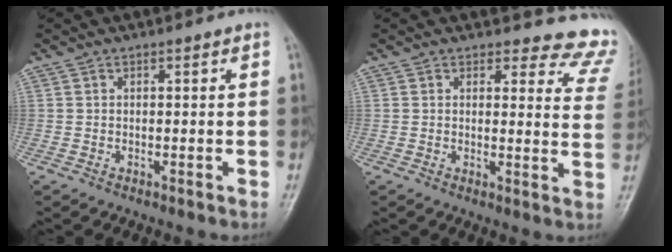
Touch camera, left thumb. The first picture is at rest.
{"total": 11.5, "force": [11.0, 3.1, 0.1], "torque": [0.055, -0.104, 0.084]}